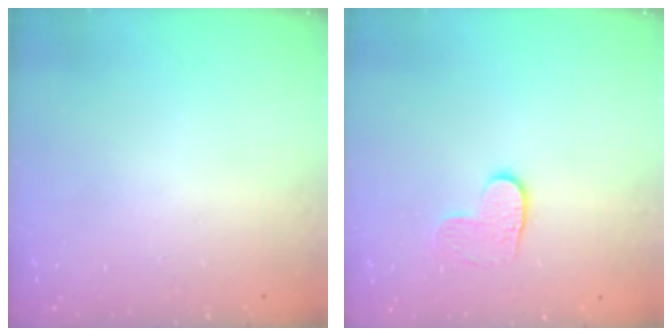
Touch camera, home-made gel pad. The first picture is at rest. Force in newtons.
{"total": 4.0, "press": 4.0, "slide": 0.4}